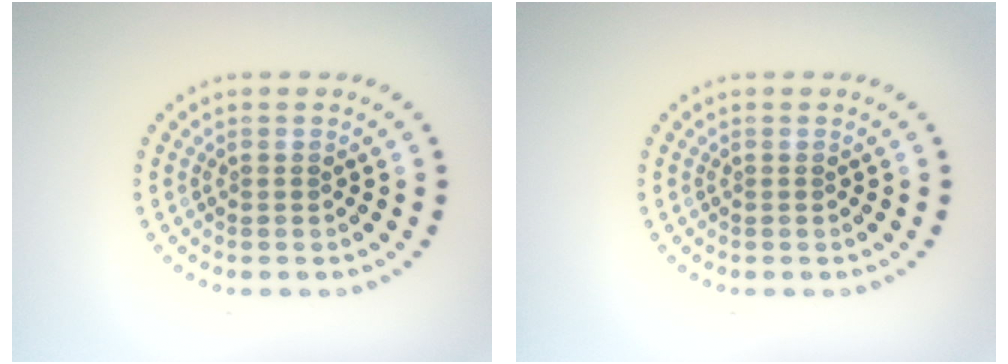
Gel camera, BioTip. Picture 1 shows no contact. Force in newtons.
{"total": 0.0}